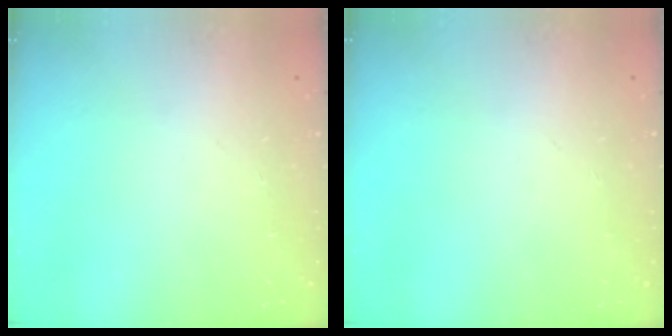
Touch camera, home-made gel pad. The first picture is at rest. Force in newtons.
{"total": 0.0}